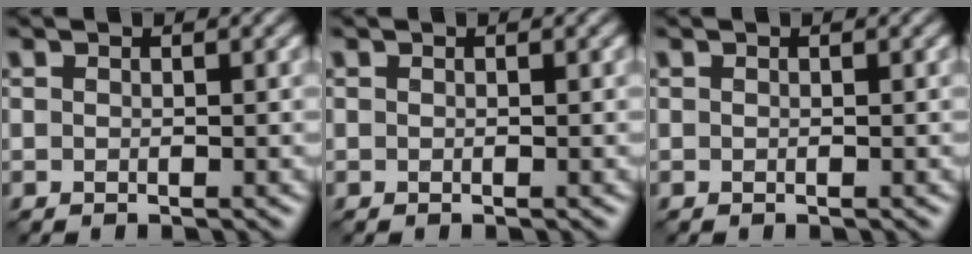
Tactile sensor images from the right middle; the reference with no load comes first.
{"total": 0.0}
{"total": 0.0}